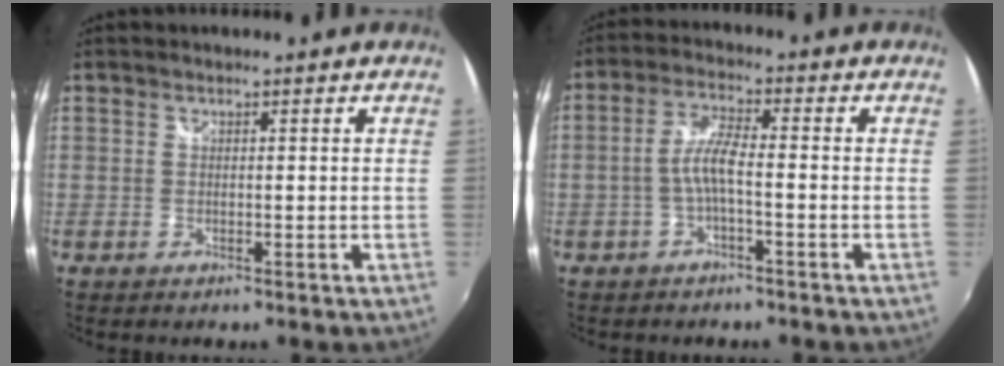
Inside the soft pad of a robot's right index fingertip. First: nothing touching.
{"total": 4.6, "force": [-1.7, 0.6, 4.3], "torque": [-0.093, 0.009, -0.031]}